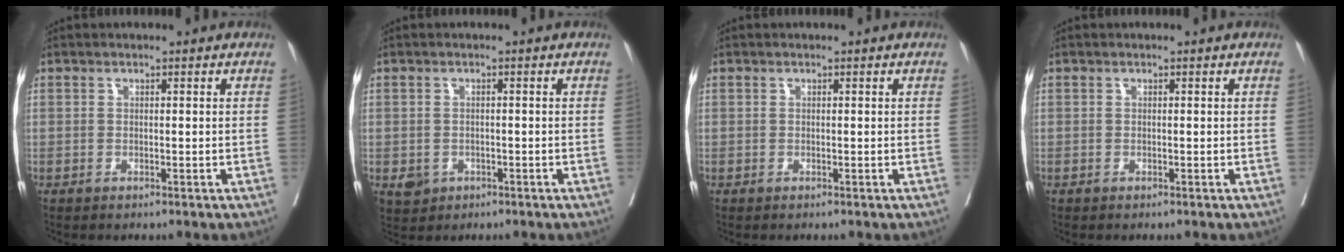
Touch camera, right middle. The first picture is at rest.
{"total": 2.6, "force": [-1.0, 2.3, 0.7], "torque": [-0.007, 0.004, -0.009]}
{"total": 0.0}
{"total": 0.0}